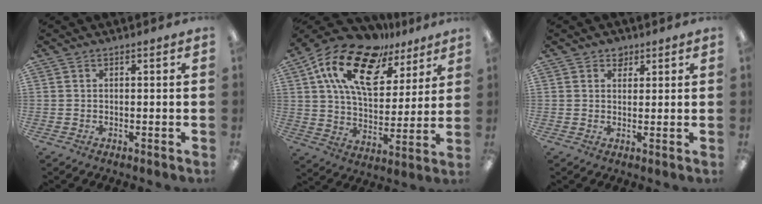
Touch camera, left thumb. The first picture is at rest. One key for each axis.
{"total": 19.9, "fx": 11.8, "fy": 10.2, "fz": 12.3, "tx": -0.234, "ty": -0.055, "tz": 0.211}
{"total": 2.5, "fx": 1.8, "fy": 1.7, "fz": 0.5, "tx": 0.004, "ty": -0.007, "tz": 0.030}